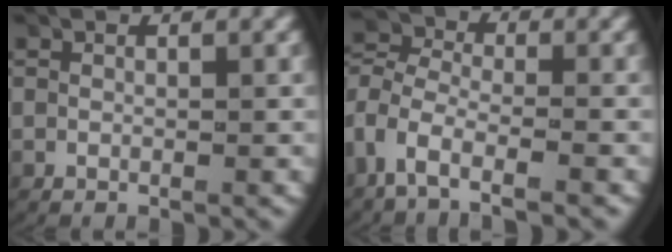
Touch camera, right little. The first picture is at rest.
{"total": 5.8, "force": [-1.4, 4.5, 3.4], "torque": [-0.095, -0.016, -0.030]}